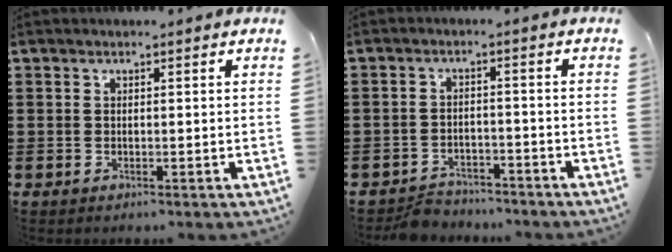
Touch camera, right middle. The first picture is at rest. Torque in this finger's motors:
{"motor_torque": [2.14, 0.00, 0.00, 0.01]}